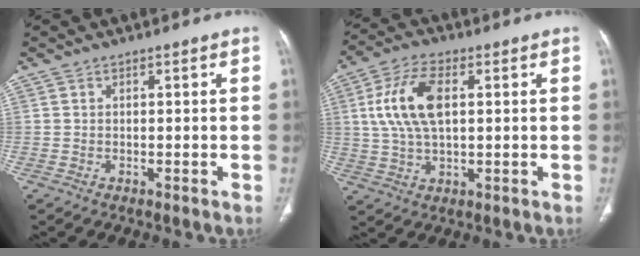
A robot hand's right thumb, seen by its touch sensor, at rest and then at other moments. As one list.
[{"total": 11.4, "force": [2.2, 5.8, 9.6], "torque": [-0.198, 0.009, 0.043]}]